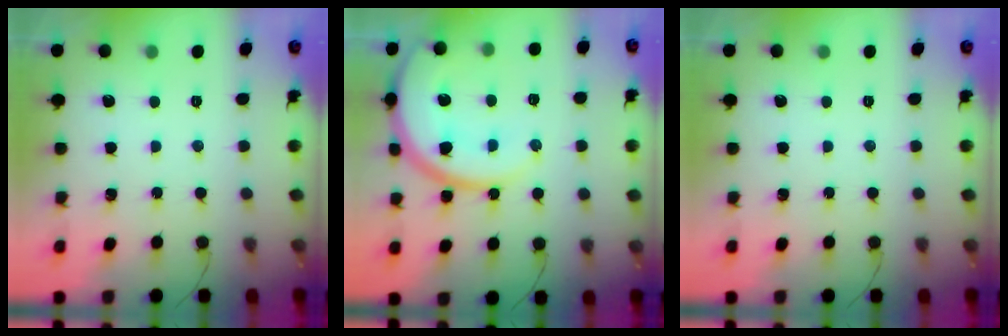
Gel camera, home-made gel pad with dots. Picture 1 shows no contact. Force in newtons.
{"total": 17.0, "press": 16.9, "slide": 1.8}
{"total": 0.0}